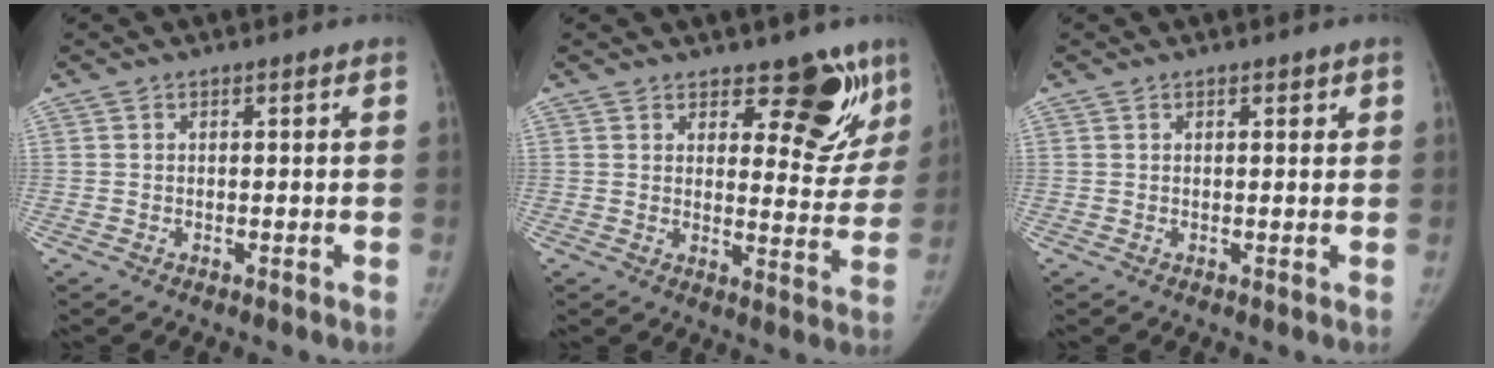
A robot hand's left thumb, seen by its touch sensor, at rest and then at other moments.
{"total": 11.1, "force": [7.2, 5.1, 6.7], "torque": [-0.028, -0.047, 0.099]}
{"total": 1.3, "force": [0.7, 0.6, 0.9], "torque": [-0.003, -0.001, 0.008]}